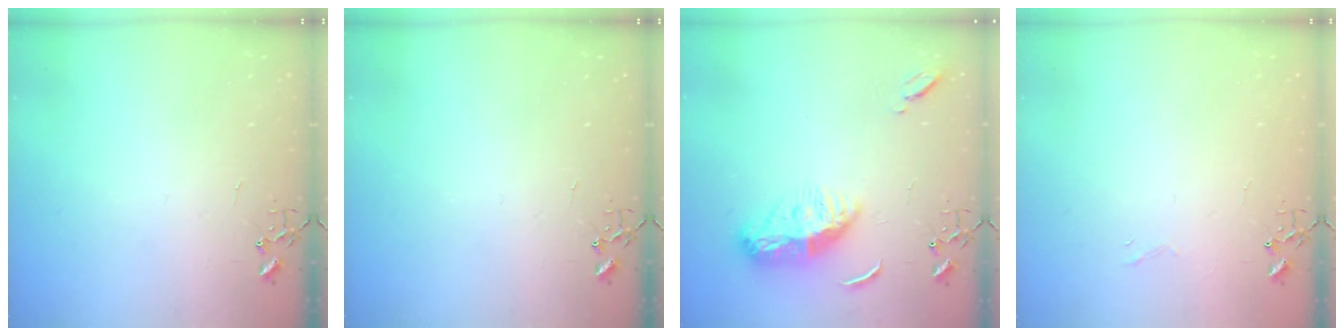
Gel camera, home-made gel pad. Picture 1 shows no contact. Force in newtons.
{"total": 0.0}
{"total": 11.6, "press": 11.6, "slide": 1.0}
{"total": 3.4, "press": 3.4, "slide": 0.3}